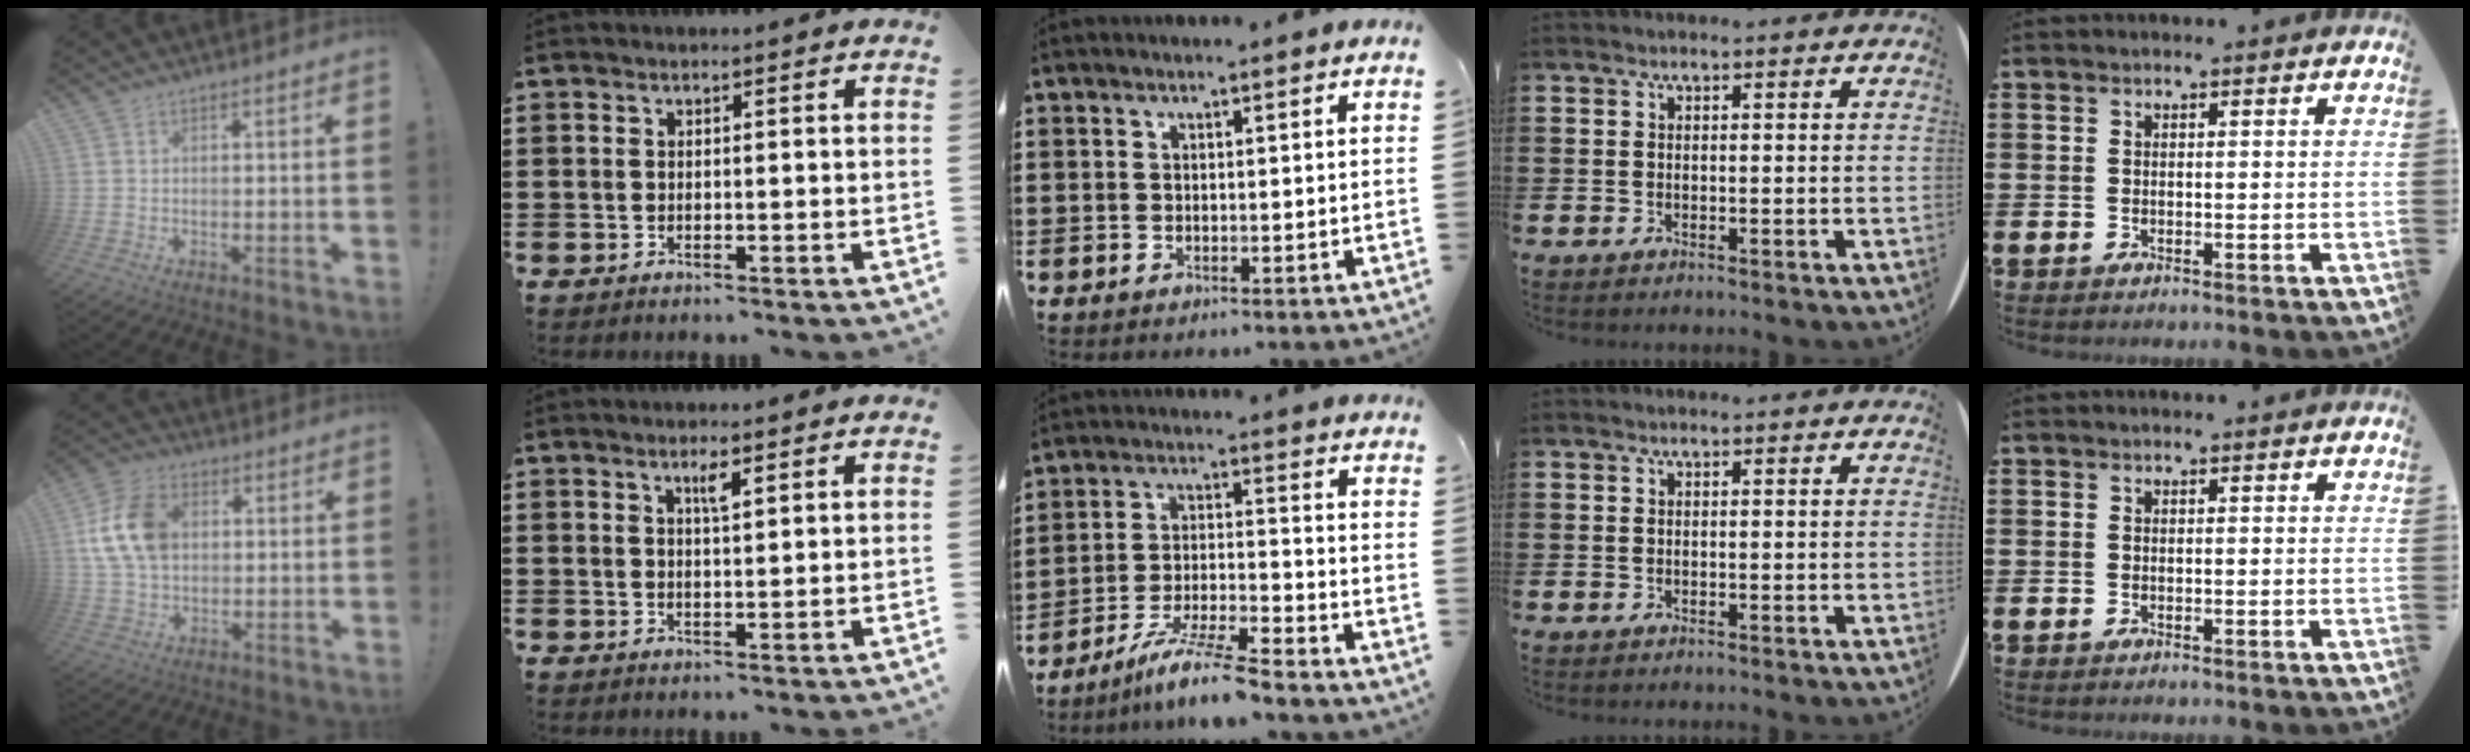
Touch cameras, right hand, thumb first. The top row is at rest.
{"thumb": {"total": 14.5, "force": [2.5, 10.3, 9.9], "torque": [-0.176, 0.006, 0.049]}, "index": {"total": 2.2, "force": [1.2, 0.4, 1.8], "torque": [-0.031, -0.001, 0.019]}, "middle": {"total": 8.0, "force": [-6.8, -0.2, 4.1], "torque": [-0.081, -0.010, -0.130]}}